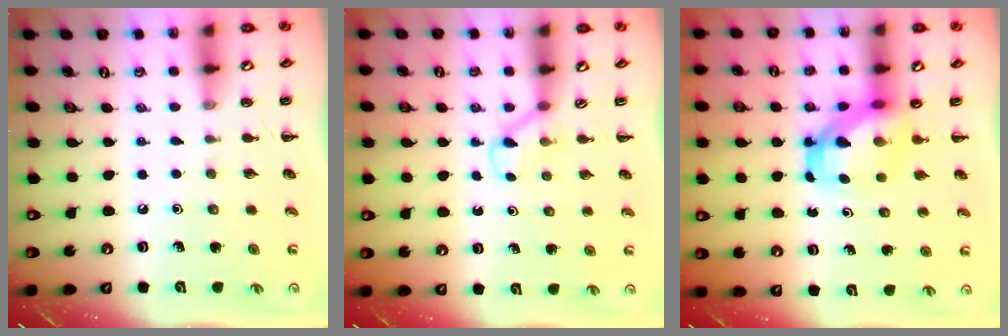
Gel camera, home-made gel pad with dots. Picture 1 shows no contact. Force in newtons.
{"total": 2.5, "press": 2.3, "slide": 0.9}
{"total": 5.3, "press": 5.1, "slide": 1.5}